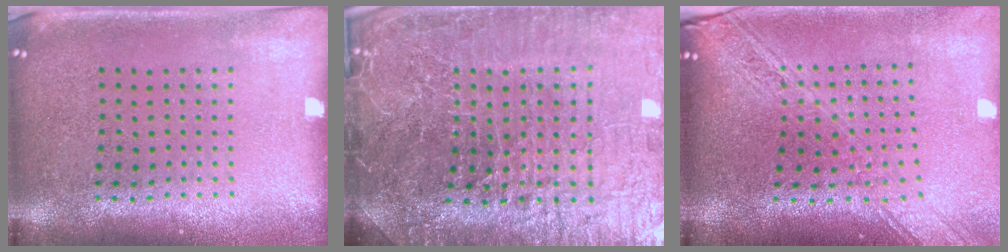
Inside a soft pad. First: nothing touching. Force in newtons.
{"total": 6.3, "press": 5.7, "slide": 2.7}
{"total": 2.3, "press": 1.9, "slide": 1.3}